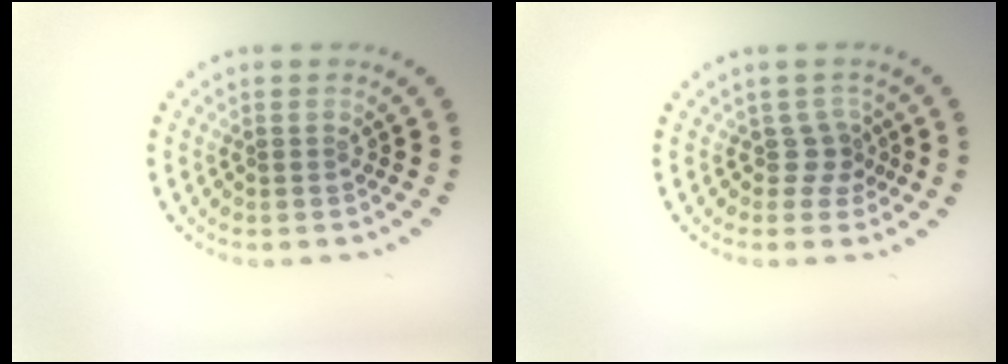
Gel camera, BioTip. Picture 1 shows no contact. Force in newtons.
{"total": 1.9, "press": 1.3, "slide": 1.4}